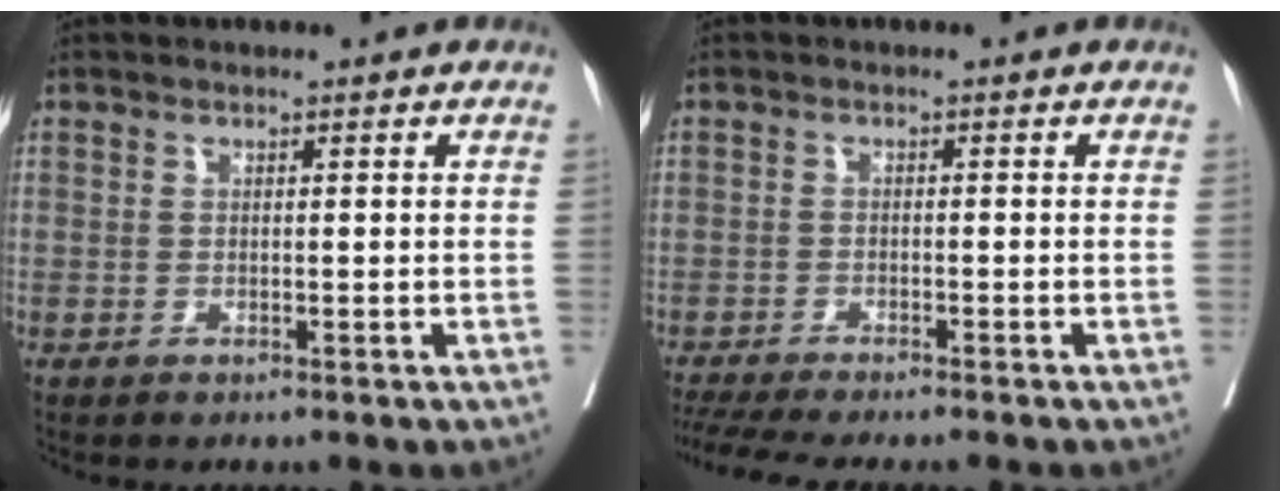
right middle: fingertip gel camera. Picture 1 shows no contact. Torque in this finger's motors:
{"motor_torque": [0.71, -0.66, 0.11, 0.07]}